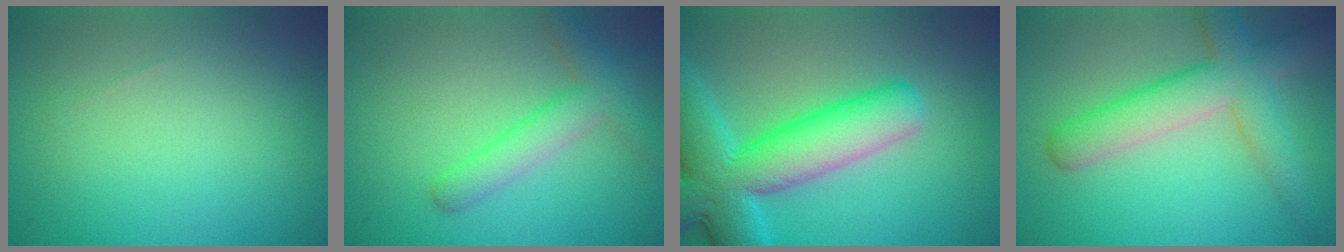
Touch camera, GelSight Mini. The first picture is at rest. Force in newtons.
{"total": 3.7, "press": 3.7, "slide": 0.1}
{"total": 10.3, "press": 10.3, "slide": 0.4}
{"total": 6.1, "press": 6.1, "slide": 0.3}